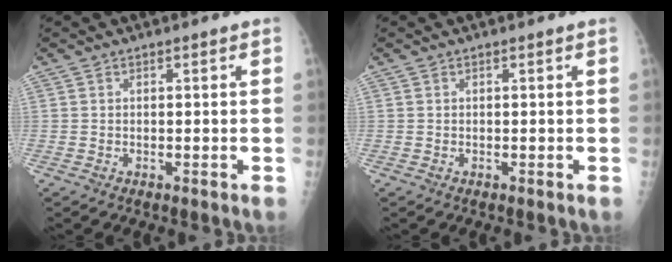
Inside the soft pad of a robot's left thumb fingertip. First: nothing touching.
{"total": 0.0}